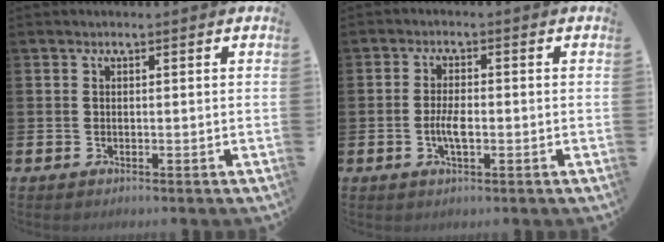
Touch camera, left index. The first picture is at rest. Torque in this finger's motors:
{"motor_torque": [0.82, 0.31, 0.16, 0.11]}